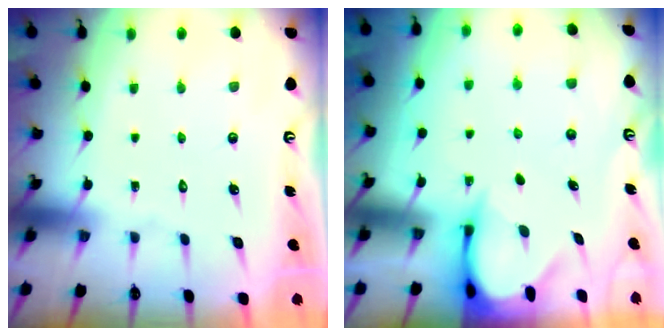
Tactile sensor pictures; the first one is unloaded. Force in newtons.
{"total": 3.5, "press": 3.5, "slide": 0.3}